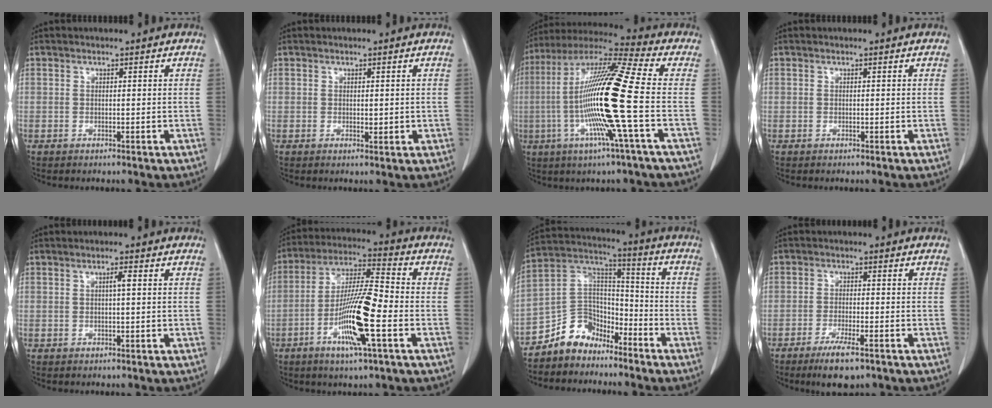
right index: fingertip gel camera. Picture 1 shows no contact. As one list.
[{"total": 1.2, "force": [0.1, 0.6, 1.0], "torque": [-0.014, -0.004, 0.005]}, {"total": 18.8, "force": [-3.1, -0.9, 18.5], "torque": [-0.365, -0.006, -0.077]}, {"total": 0.0}, {"total": 1.2, "force": [0.2, 0.0, 1.2], "torque": [-0.023, 0.002, 0.002]}, {"total": 13.4, "force": [-4.5, 0.7, 12.5], "torque": [-0.241, -0.007, -0.087]}, {"total": 9.5, "force": [-7.3, 5.8, 1.7], "torque": [-0.028, 0.053, -0.139]}, {"total": 6.1, "force": [-4.1, 1.1, 4.4], "torque": [-0.079, -0.013, -0.064]}]